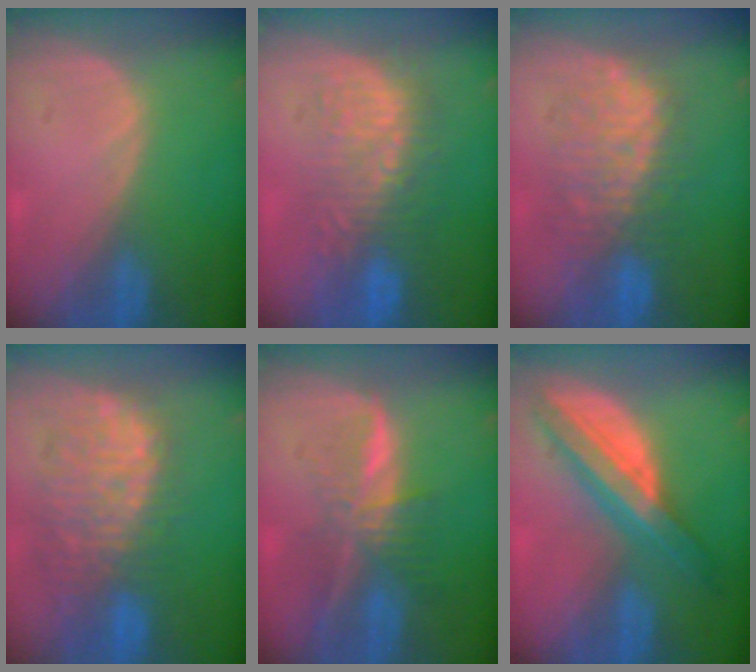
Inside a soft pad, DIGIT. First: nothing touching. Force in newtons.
{"total": 8.9, "press": 8.6, "slide": 2.2}
{"total": 8.6, "press": 8.5, "slide": 0.8}
{"total": 11.0, "press": 10.2, "slide": 4.1}
{"total": 7.4, "press": 6.2, "slide": 3.9}
{"total": 8.5, "press": 8.4, "slide": 0.4}